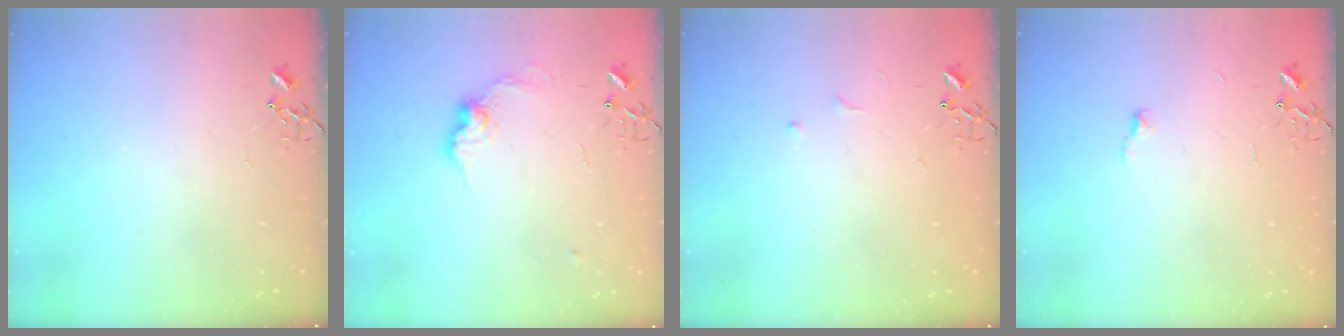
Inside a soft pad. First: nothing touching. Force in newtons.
{"total": 9.4, "press": 9.4, "slide": 0.4}
{"total": 6.0, "press": 6.0, "slide": 0.7}
{"total": 3.5, "press": 3.5, "slide": 0.4}